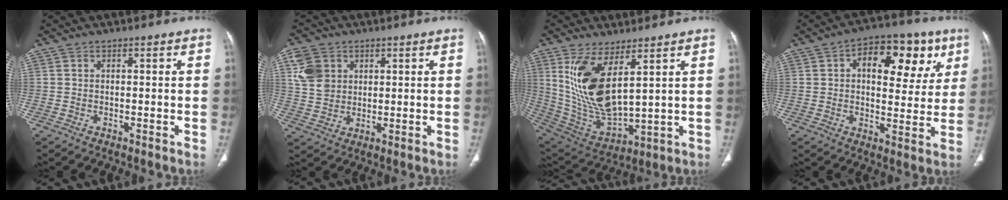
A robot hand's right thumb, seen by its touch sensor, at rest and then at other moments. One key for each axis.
{"total": 8.0, "fx": 3.1, "fy": 6.4, "fz": 3.7, "tx": -0.057, "ty": -0.009, "tz": 0.067}
{"total": 16.0, "fx": 6.2, "fy": 6.6, "fz": 13.2, "tx": -0.256, "ty": -0.036, "tz": 0.146}
{"total": 16.3, "fx": 5.9, "fy": 9.1, "fz": 12.1, "tx": -0.117, "ty": 0.004, "tz": 0.080}